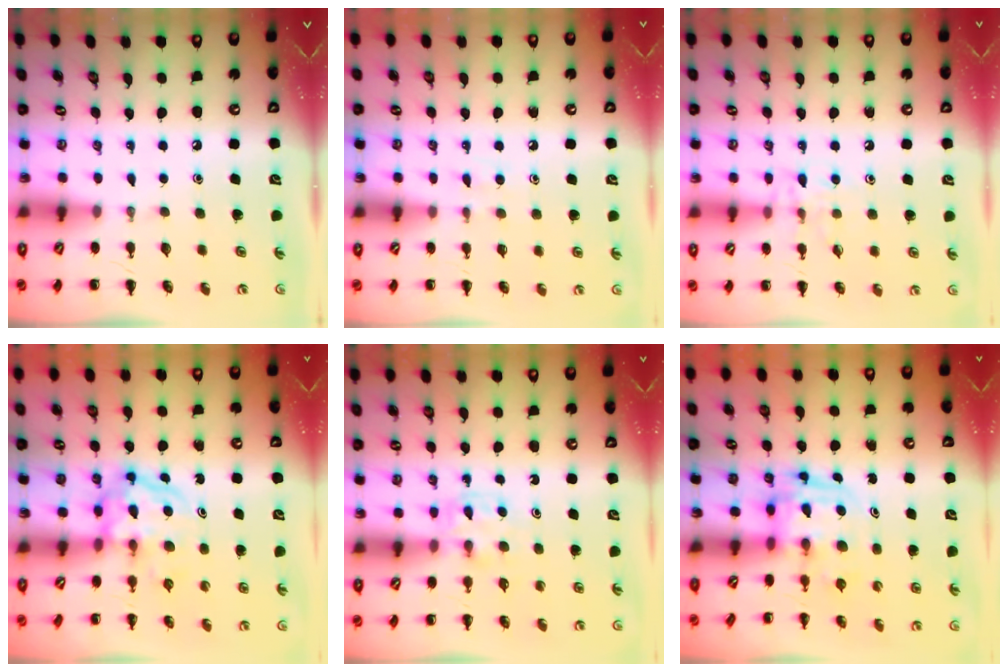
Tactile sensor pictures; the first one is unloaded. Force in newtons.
{"total": 2.9, "press": 2.5, "slide": 1.4}
{"total": 8.4, "press": 8.2, "slide": 1.6}
{"total": 3.8, "press": 3.8, "slide": 0.5}
{"total": 3.9, "press": 3.7, "slide": 1.3}
{"total": 3.2, "press": 3.1, "slide": 0.5}